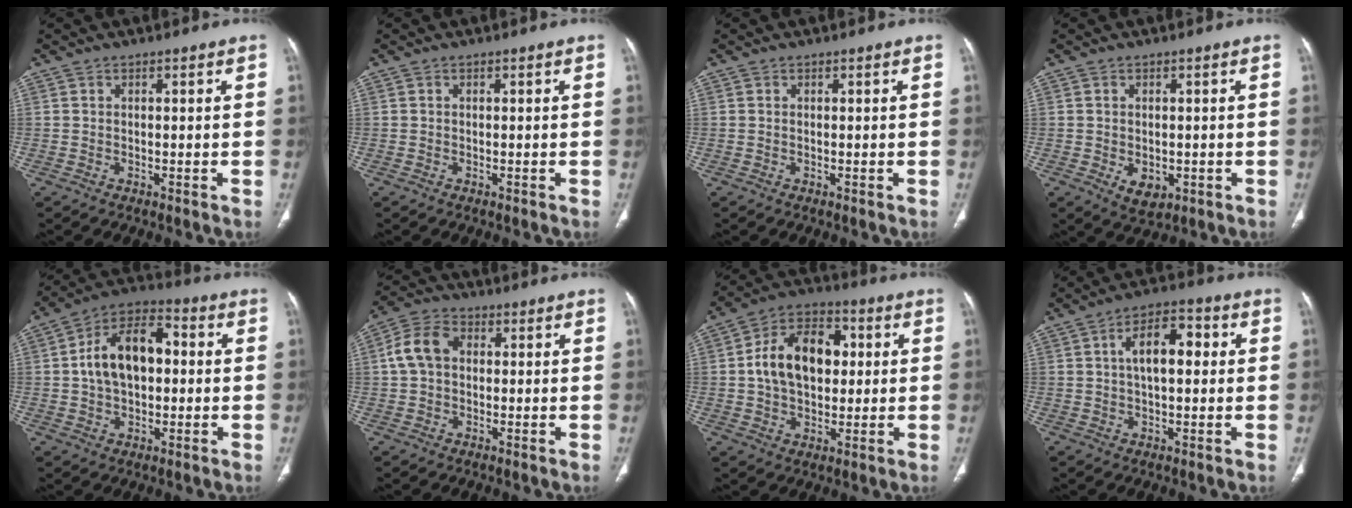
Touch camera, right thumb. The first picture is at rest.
{"total": 0.0}
{"total": 0.0}
{"total": 4.2, "force": [-1.0, 2.8, 3.0], "torque": [-0.039, -0.004, -0.003]}
{"total": 14.3, "force": [1.1, 8.8, 11.2], "torque": [-0.176, 0.032, 0.010]}
{"total": 7.6, "force": [0.9, 5.6, 5.1], "torque": [-0.097, 0.023, 0.012]}
{"total": 15.0, "force": [1.8, 10.0, 11.1], "torque": [-0.162, 0.019, 0.023]}
{"total": 9.0, "force": [1.6, 4.4, 7.7], "torque": [-0.114, 0.021, 0.019]}